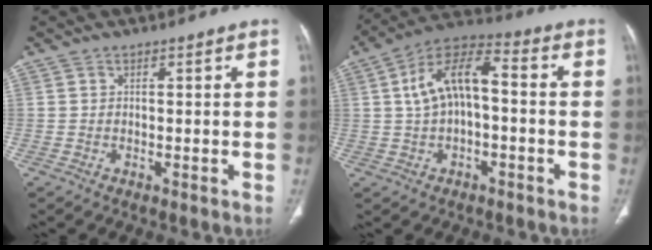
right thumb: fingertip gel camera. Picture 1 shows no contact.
{"total": 11.9, "force": [0.6, 6.0, 10.2], "torque": [-0.186, 0.041, 0.000]}